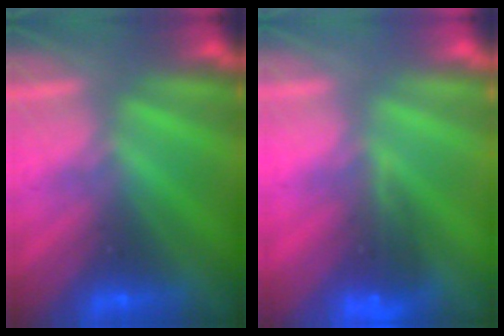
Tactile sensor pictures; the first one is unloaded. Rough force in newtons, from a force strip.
{"total": 4.6}